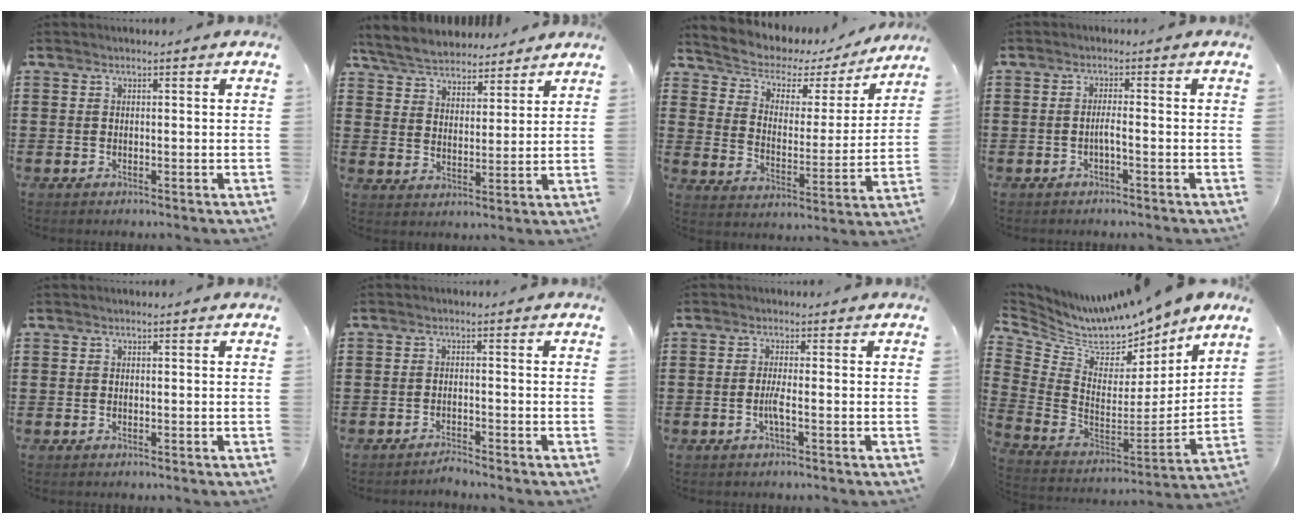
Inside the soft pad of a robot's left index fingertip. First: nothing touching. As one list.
[{"total": 5.4, "force": [5.2, 1.2, 0.8], "torque": [-0.041, -0.022, 0.093]}, {"total": 4.2, "force": [3.2, 2.4, 1.2], "torque": [-0.048, -0.025, 0.046]}, {"total": 1.7, "force": [-0.8, -0.1, 1.5], "torque": [-0.028, -0.002, -0.014]}, {"total": 0.0}, {"total": 1.5, "force": [-1.5, -0.1, 0.4], "torque": [-0.010, 0.003, -0.029]}, {"total": 2.3, "force": [-0.7, 0.0, 2.2], "torque": [-0.049, -0.004, -0.016]}, {"total": 8.7, "force": [8.3, 1.9, 1.7], "torque": [-0.084, -0.071, 0.144]}]